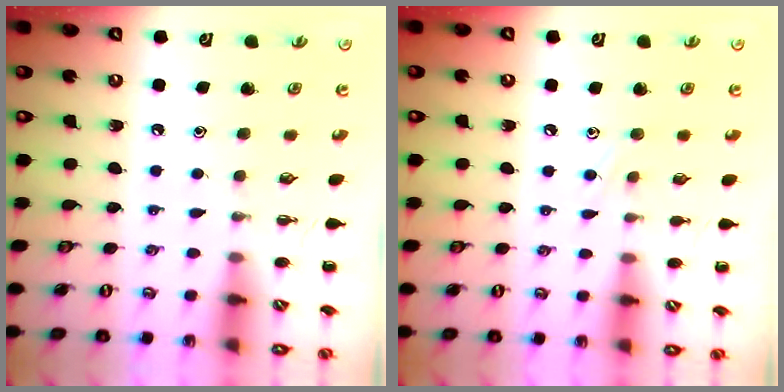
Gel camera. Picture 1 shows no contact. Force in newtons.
{"total": 4.6, "press": 4.3, "slide": 1.5}